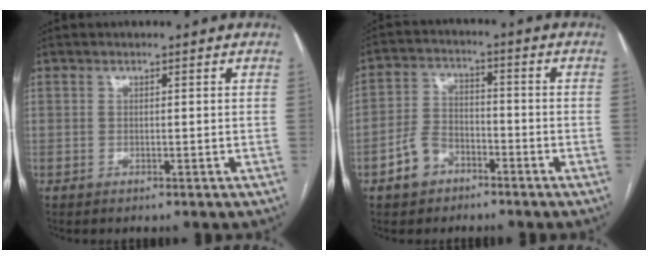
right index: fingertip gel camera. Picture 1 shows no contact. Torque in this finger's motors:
{"motor_torque": [-0.08, -0.40, -0.08, -0.04]}